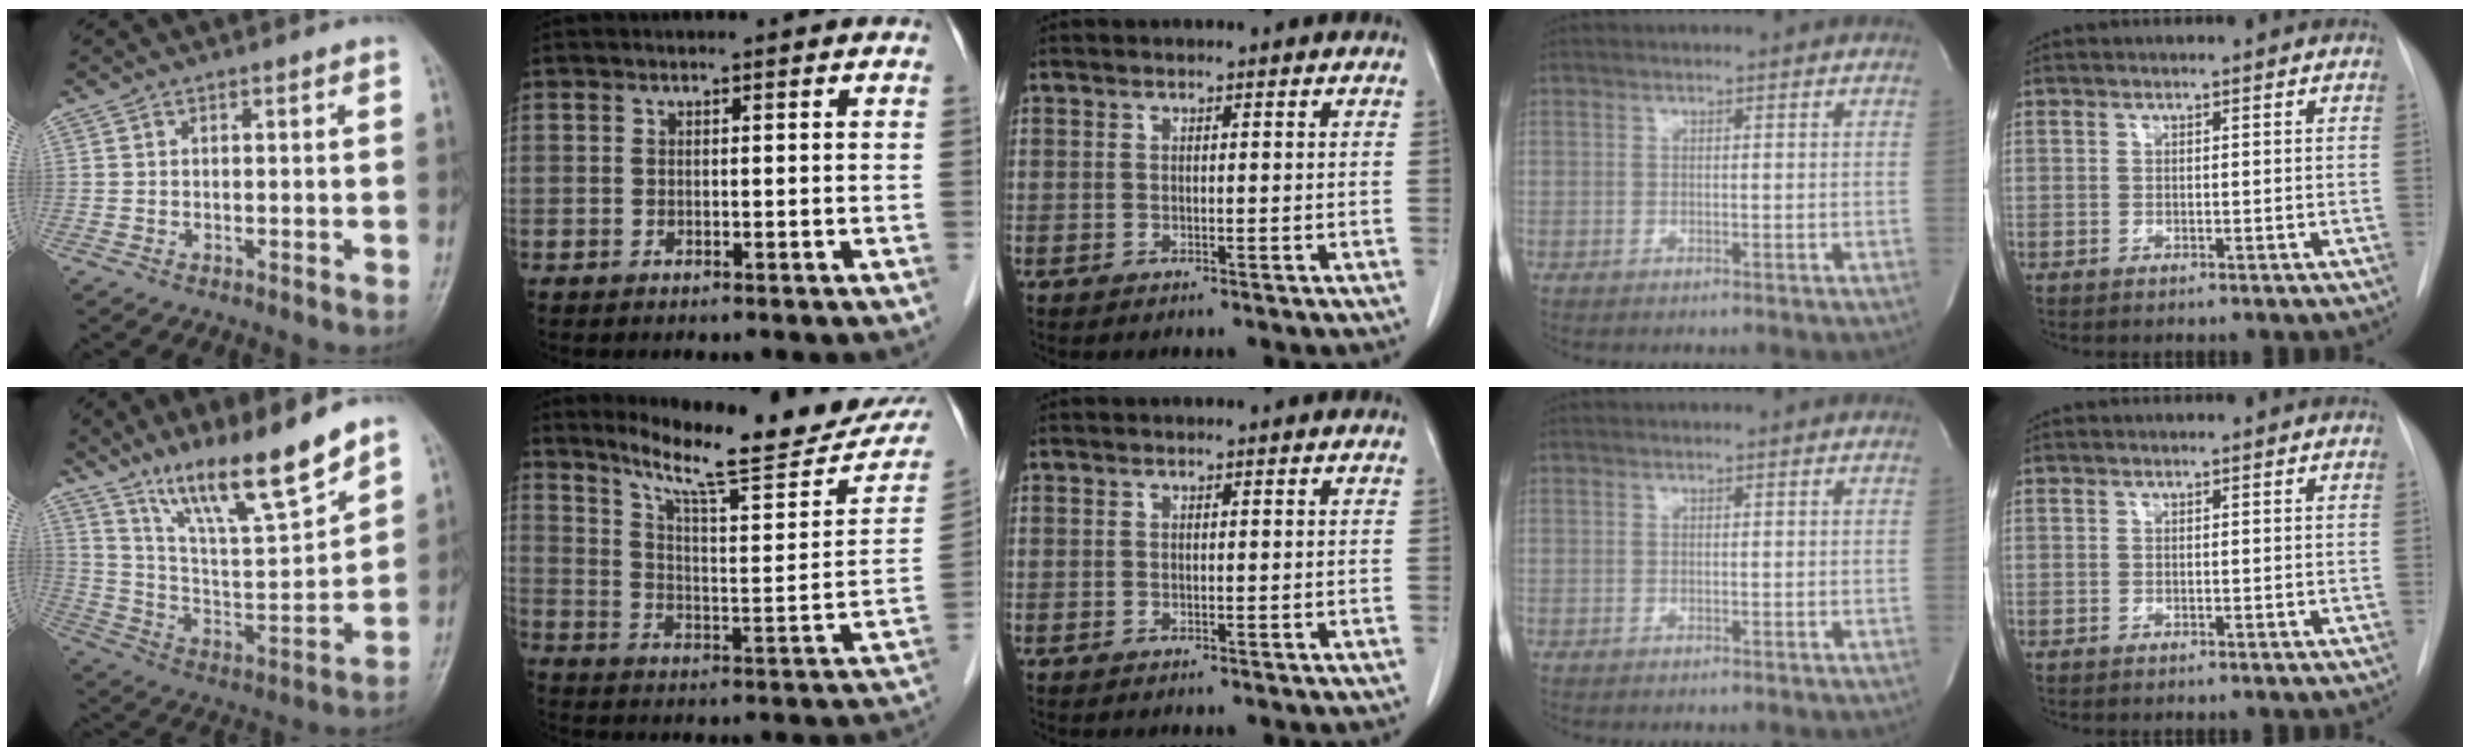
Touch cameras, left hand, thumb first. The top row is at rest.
{"thumb": {"total": 17.7, "force": [12.9, 3.1, 11.7], "torque": [-0.172, -0.074, 0.236]}, "index": {"total": 21.0, "force": [18.0, 2.0, 10.5], "torque": [-0.152, -0.046, 0.250]}}